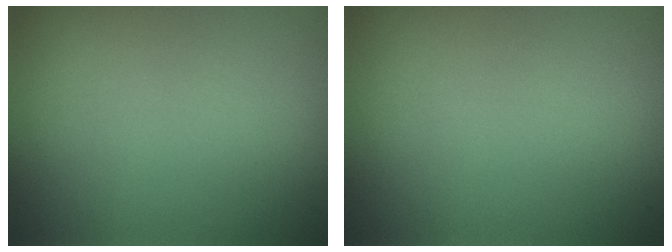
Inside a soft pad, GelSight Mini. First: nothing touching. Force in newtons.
{"total": 0.0}